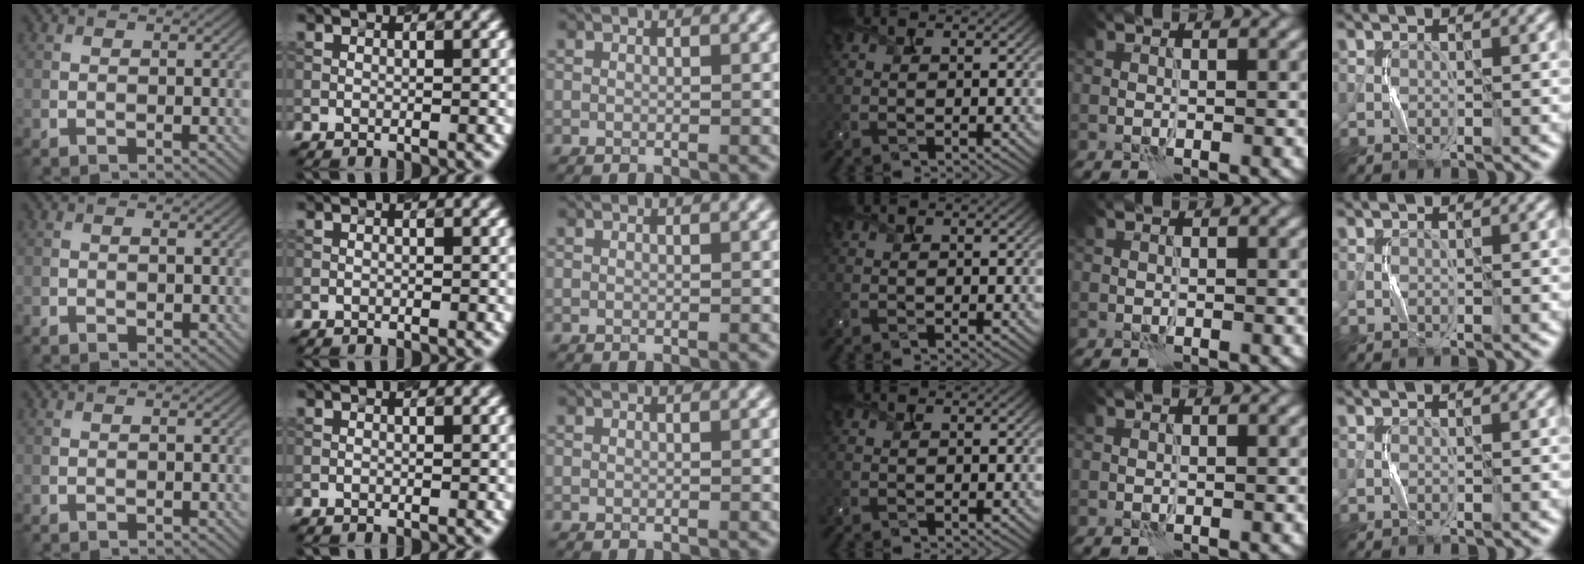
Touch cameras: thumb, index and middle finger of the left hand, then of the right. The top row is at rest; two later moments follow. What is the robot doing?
{"motion": "squeeze", "object": "bubble wrap"}